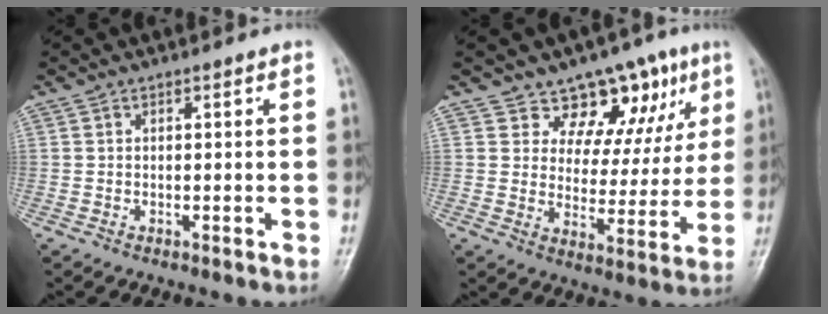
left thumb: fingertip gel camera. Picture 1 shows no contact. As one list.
[{"total": 13.1, "force": [8.2, 8.4, 5.8], "torque": [-0.014, -0.034, 0.115]}]